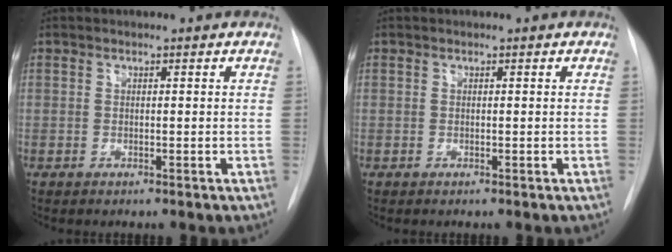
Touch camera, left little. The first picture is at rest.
{"total": 0.0}